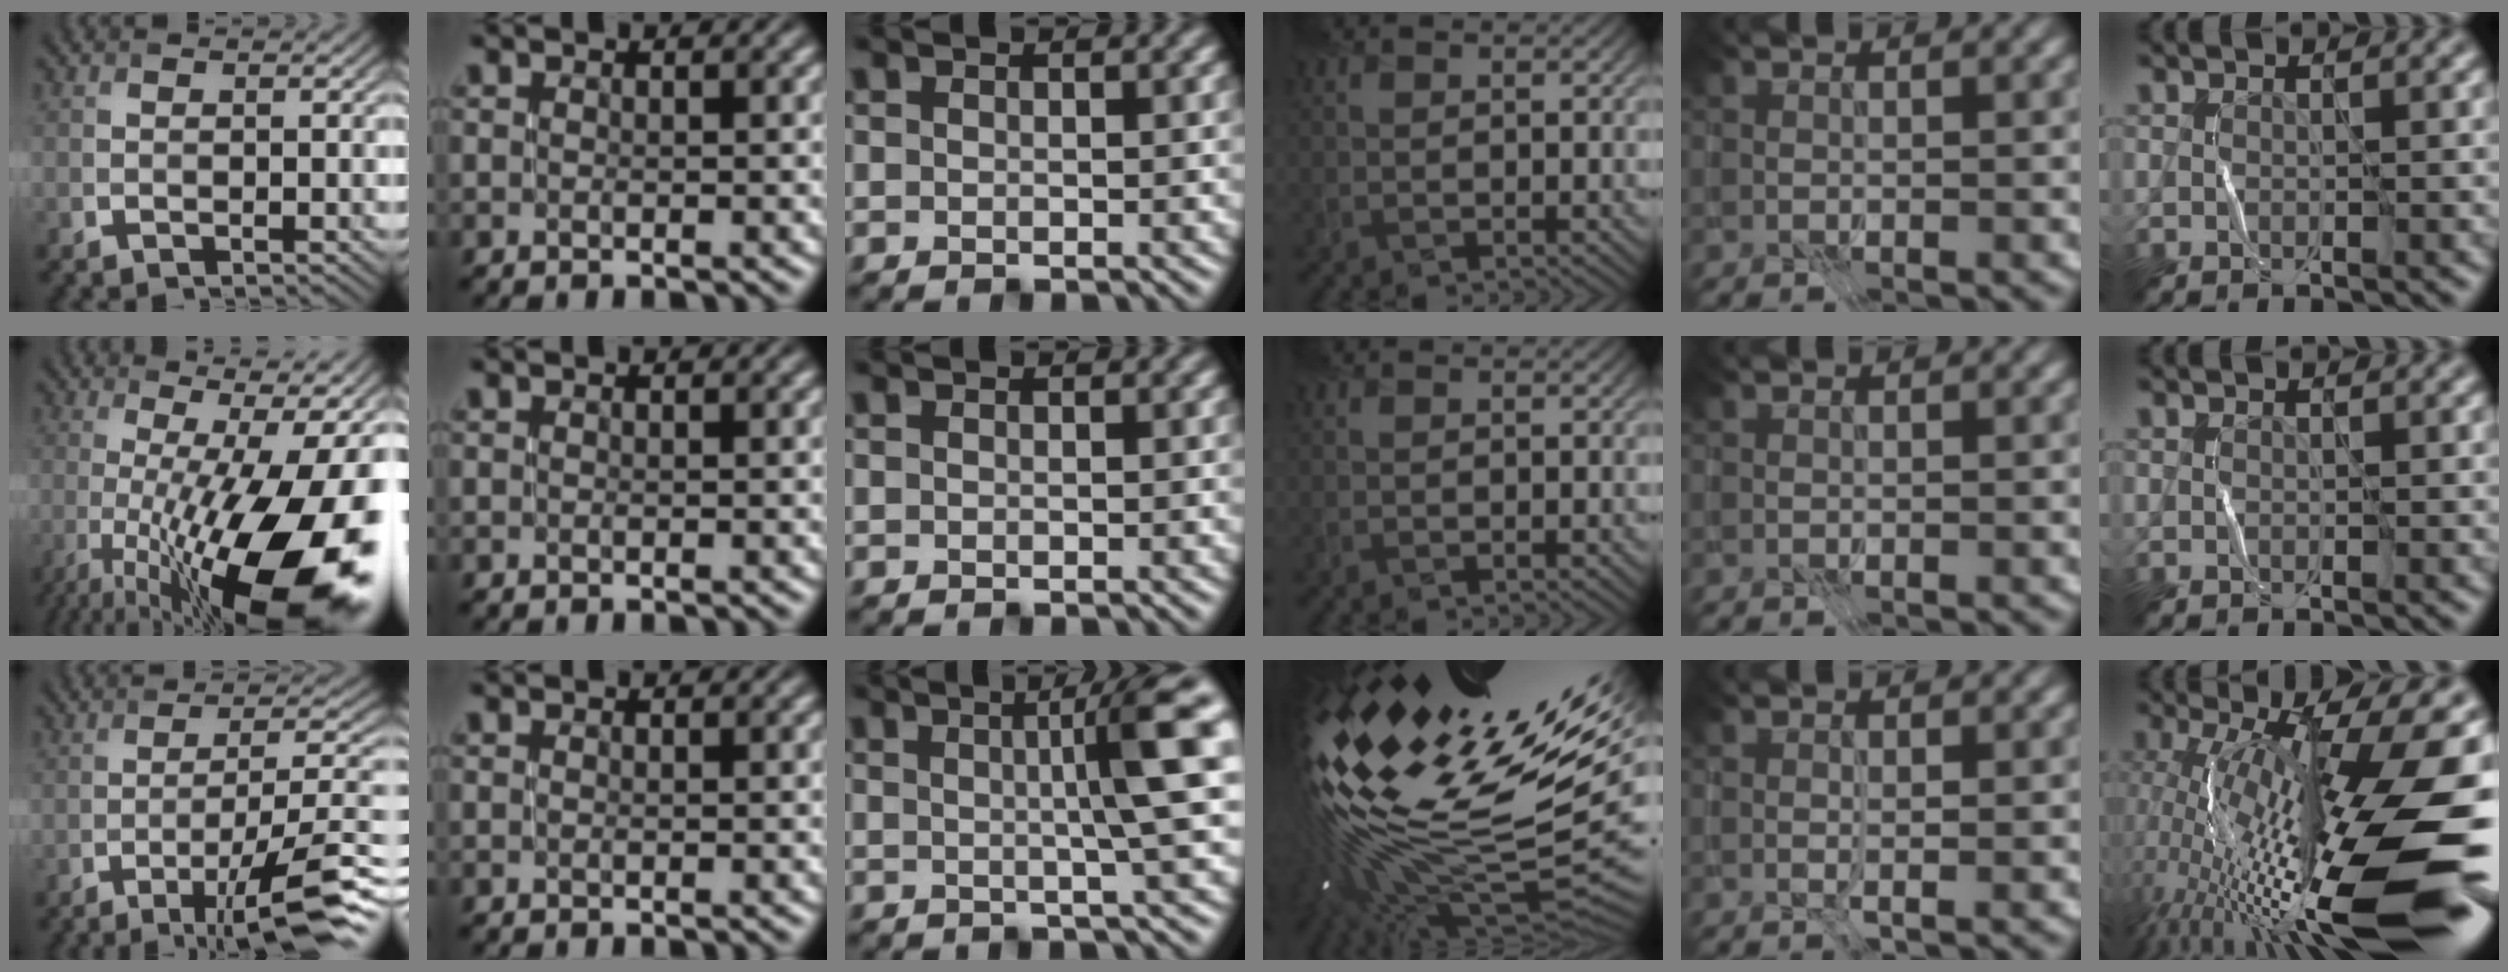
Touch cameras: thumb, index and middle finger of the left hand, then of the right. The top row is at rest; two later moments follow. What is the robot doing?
{"motion": "open", "object": "stapler"}